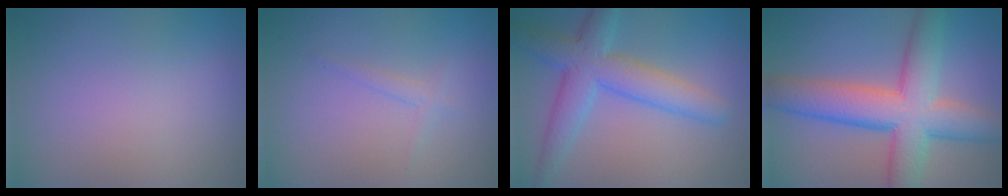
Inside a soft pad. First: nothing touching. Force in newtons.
{"total": 1.0, "press": 1.0, "slide": 0.1}
{"total": 5.8, "press": 5.8, "slide": 0.2}
{"total": 9.2, "press": 9.2, "slide": 0.3}